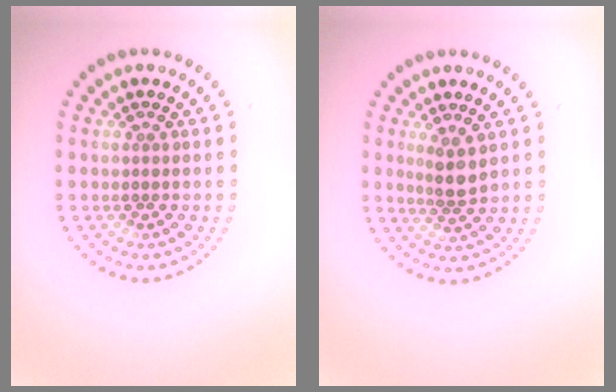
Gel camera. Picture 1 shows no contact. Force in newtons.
{"total": 2.3, "press": 1.9, "slide": 1.3}